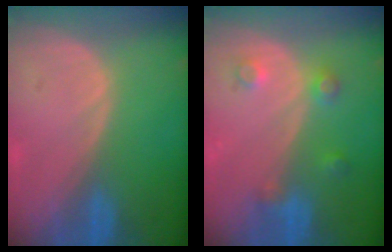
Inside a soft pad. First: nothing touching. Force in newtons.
{"total": 3.6, "press": 3.3, "slide": 1.6}